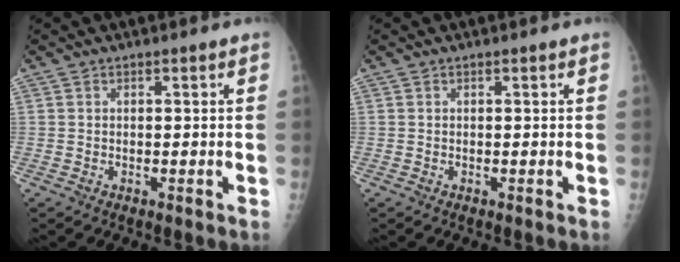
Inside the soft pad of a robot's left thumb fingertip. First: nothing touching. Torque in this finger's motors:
{"motor_torque": [0.00, 0.00, -0.02, -0.03, 0.00]}